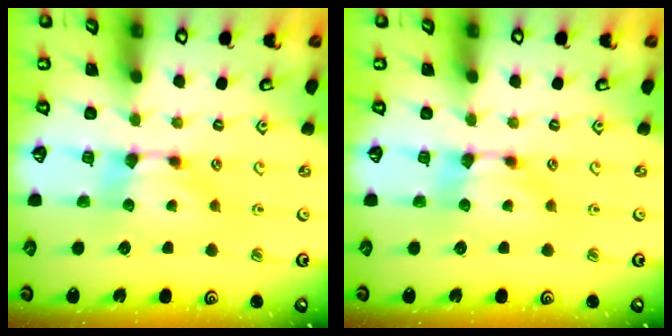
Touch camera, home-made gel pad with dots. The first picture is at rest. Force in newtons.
{"total": 0.0}